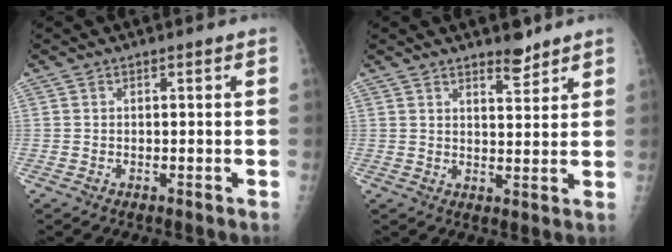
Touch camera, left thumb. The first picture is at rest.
{"total": 4.1, "force": [3.3, 1.4, 1.9], "torque": [-0.017, -0.026, 0.051]}